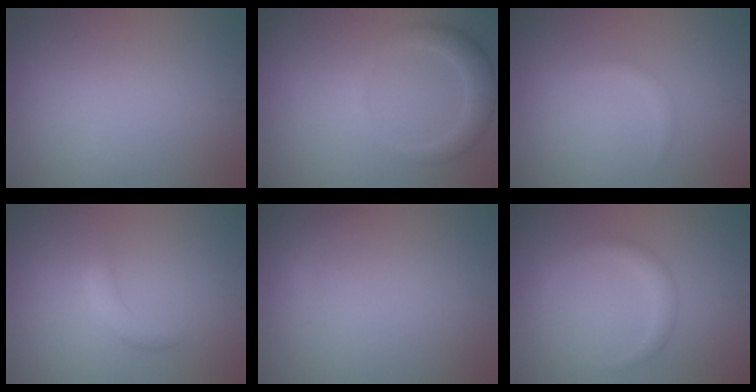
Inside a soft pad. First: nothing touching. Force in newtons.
{"total": 2.9, "press": 2.9, "slide": 0.1}
{"total": 0.9, "press": 0.9, "slide": 0.1}
{"total": 1.8, "press": 1.8, "slide": 0.1}
{"total": 0.6, "press": 0.5, "slide": 0.1}
{"total": 2.0, "press": 2.0, "slide": 0.0}